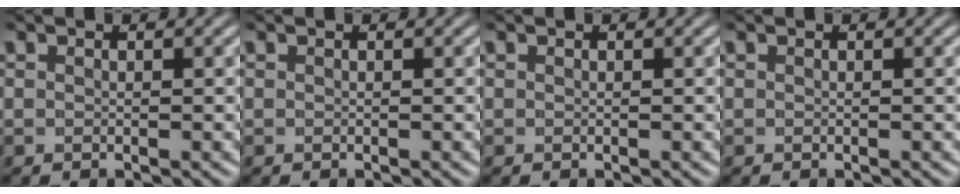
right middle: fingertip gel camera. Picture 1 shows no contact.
{"total": 0.0}
{"total": 0.0}
{"total": 0.0}